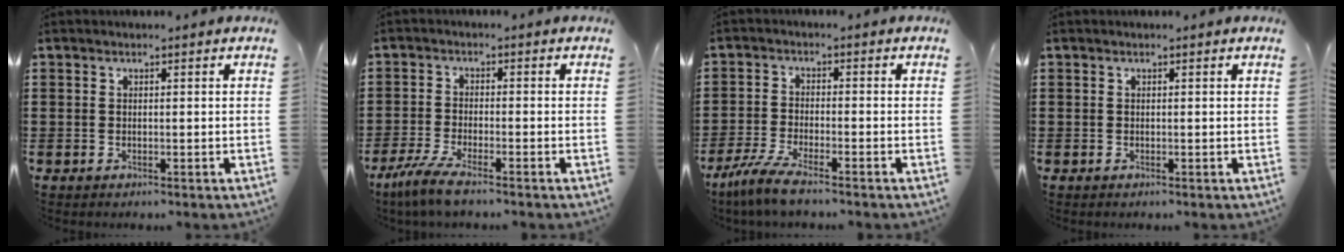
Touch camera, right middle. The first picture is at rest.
{"total": 4.4, "force": [-3.3, 0.1, 2.9], "torque": [-0.084, -0.021, -0.070]}
{"total": 4.7, "force": [-3.7, 0.1, 2.9], "torque": [-0.084, -0.021, -0.078]}
{"total": 0.0}